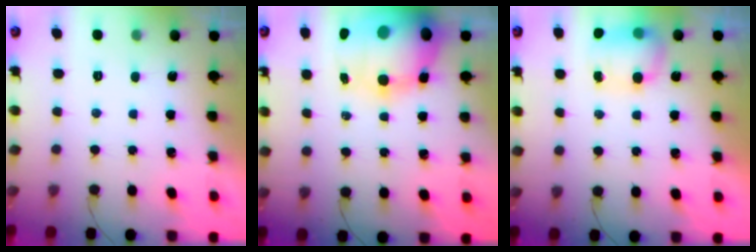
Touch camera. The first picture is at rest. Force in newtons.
{"total": 22.6, "press": 22.0, "slide": 5.0}
{"total": 8.0, "press": 7.8, "slide": 1.8}